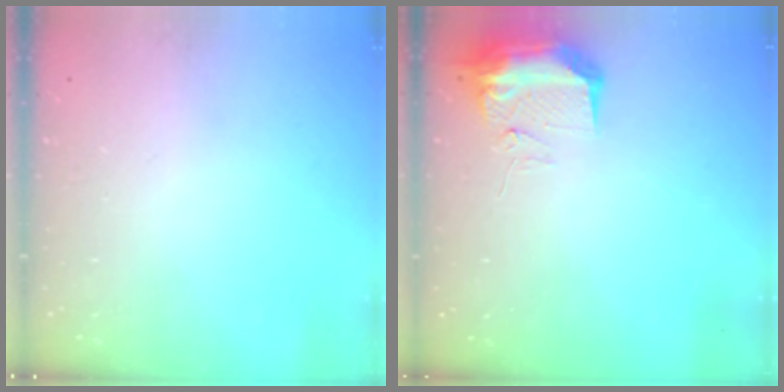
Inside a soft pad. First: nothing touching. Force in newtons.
{"total": 9.5, "press": 9.4, "slide": 1.4}